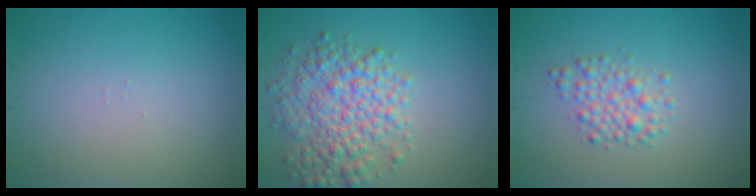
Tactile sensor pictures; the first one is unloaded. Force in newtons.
{"total": 5.5, "press": 5.5, "slide": 0.2}
{"total": 2.6, "press": 2.6, "slide": 0.0}